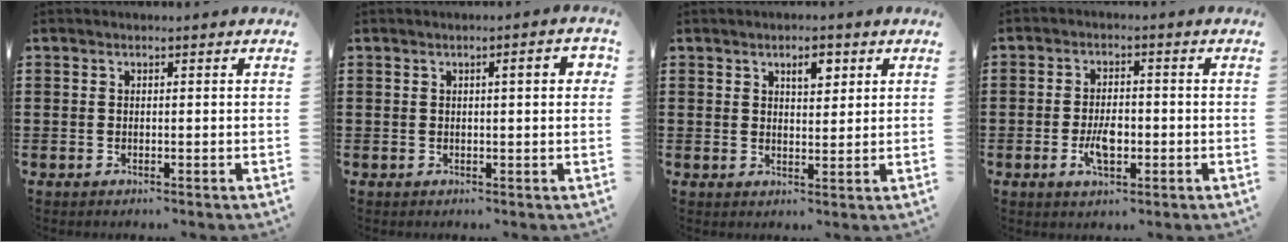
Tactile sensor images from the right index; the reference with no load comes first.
{"total": 2.9, "force": [0.6, 0.4, 2.8], "torque": [-0.044, 0.003, 0.005]}
{"total": 3.4, "force": [1.8, 1.5, 2.4], "torque": [-0.030, -0.002, 0.026]}
{"total": 5.0, "force": [-1.3, 2.3, 4.2], "torque": [-0.087, 0.001, -0.025]}